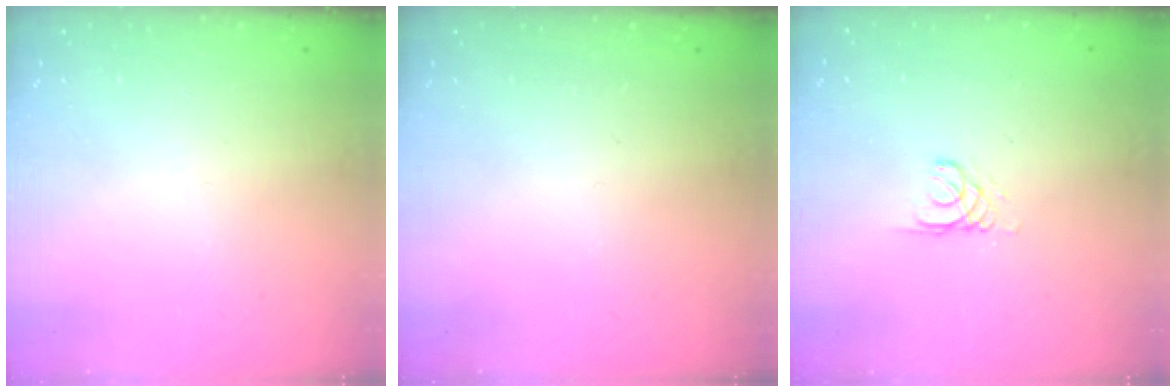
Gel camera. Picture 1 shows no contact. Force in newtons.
{"total": 0.0}
{"total": 1.1, "press": 1.1, "slide": 0.1}